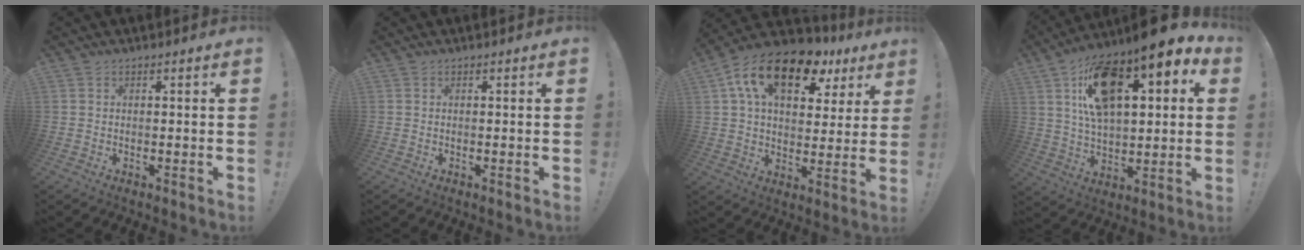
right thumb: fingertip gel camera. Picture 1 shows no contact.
{"total": 0.0}
{"total": 18.1, "force": [9.0, 9.7, 12.3], "torque": [-0.201, -0.038, 0.157]}
{"total": 19.6, "force": [9.2, 9.3, 14.6], "torque": [-0.261, -0.047, 0.153]}